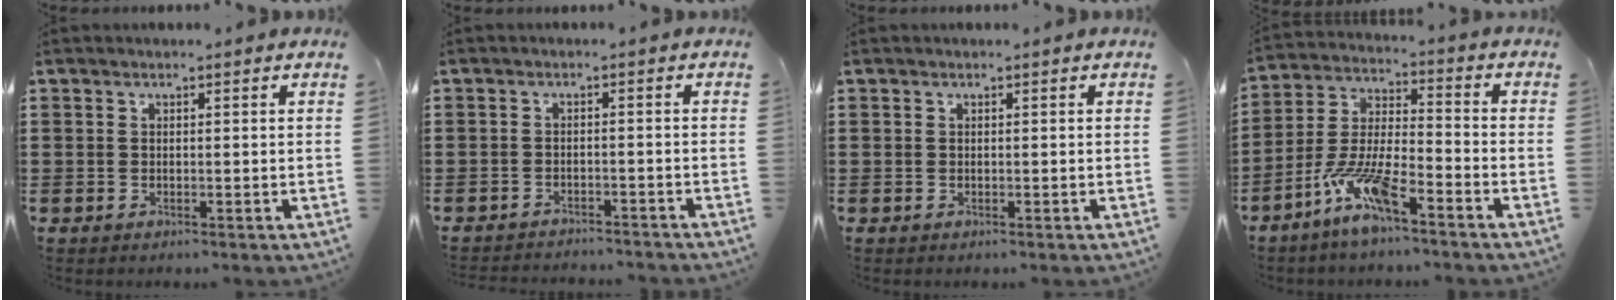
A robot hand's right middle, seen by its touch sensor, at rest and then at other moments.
{"total": 2.0, "force": [-2.0, 0.0, 0.0], "torque": [-0.006, 0.001, -0.043]}
{"total": 0.0}
{"total": 9.3, "force": [-6.4, 1.6, 6.5], "torque": [-0.150, -0.012, -0.125]}